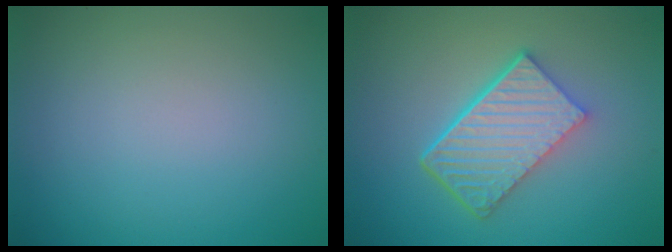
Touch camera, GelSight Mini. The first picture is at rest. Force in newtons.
{"total": 6.6, "press": 4.5, "slide": 4.9}